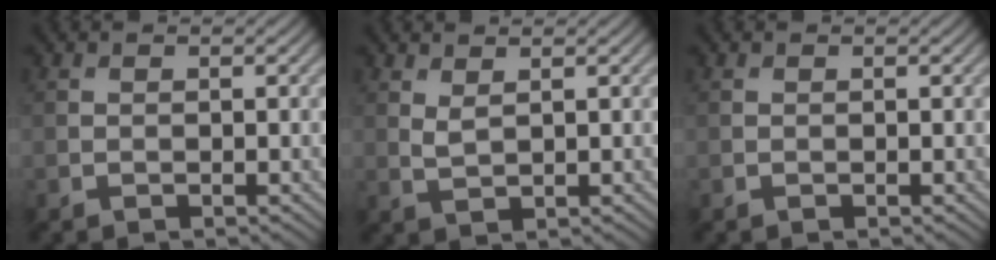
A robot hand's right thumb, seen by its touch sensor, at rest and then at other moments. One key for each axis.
{"total": 1.5, "fx": 1.1, "fy": 0.4, "fz": 0.9, "tx": -0.029, "ty": -0.005, "tz": 0.027}
{"total": 0.0}